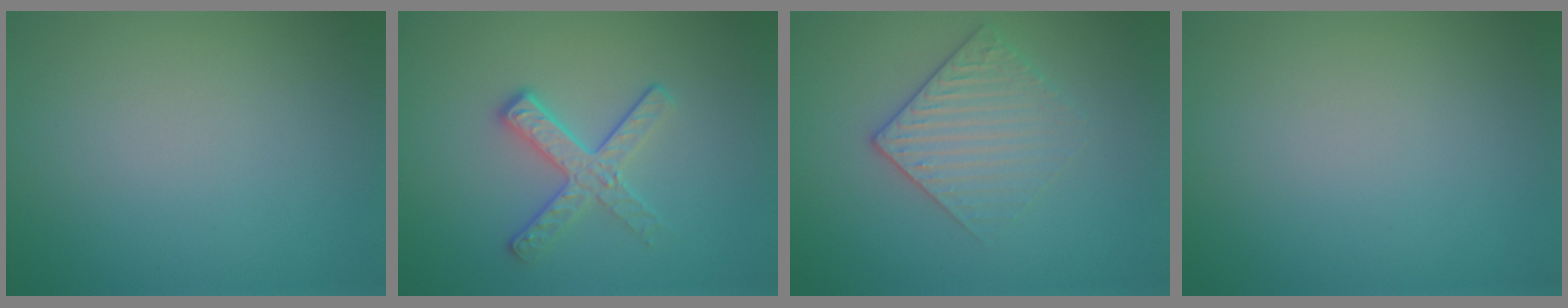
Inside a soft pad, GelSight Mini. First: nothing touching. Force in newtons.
{"total": 3.2, "press": 2.6, "slide": 1.8}
{"total": 3.0, "press": 2.7, "slide": 1.3}
{"total": 0.0}